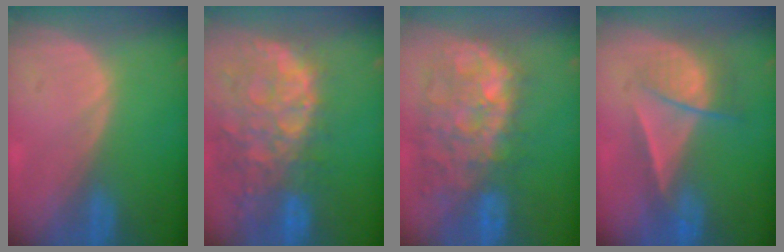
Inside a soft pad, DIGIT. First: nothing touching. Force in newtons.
{"total": 13.7, "press": 11.0, "slide": 8.1}
{"total": 12.0, "press": 11.1, "slide": 4.7}
{"total": 7.1, "press": 6.0, "slide": 3.7}